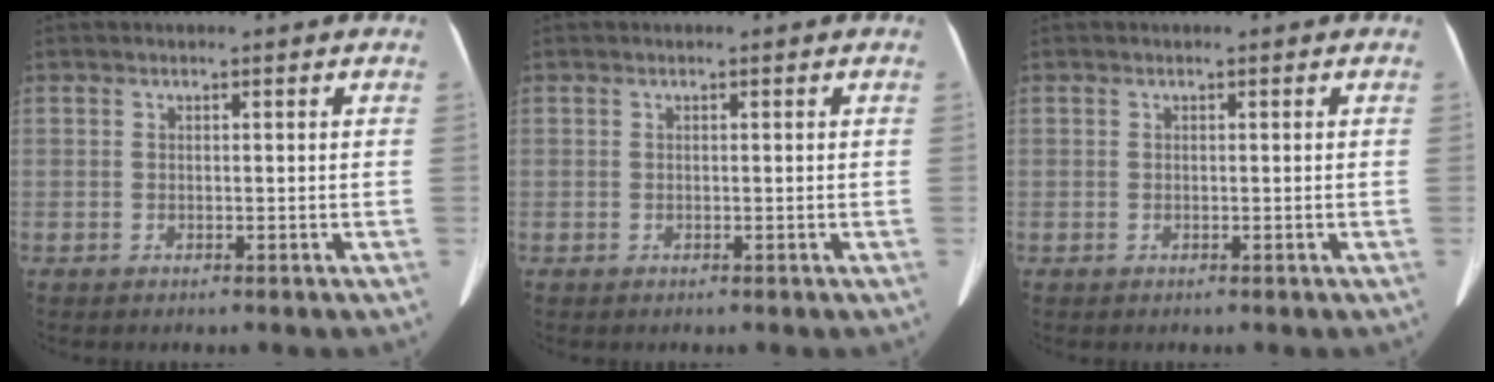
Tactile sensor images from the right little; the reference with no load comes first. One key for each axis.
{"total": 0.0}
{"total": 0.0}